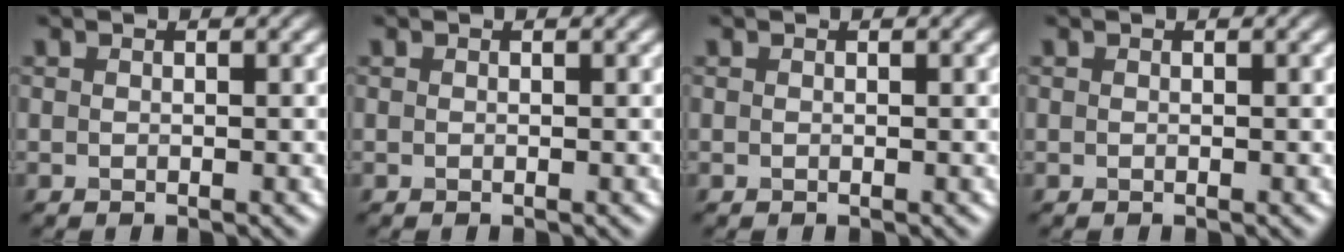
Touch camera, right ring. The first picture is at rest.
{"total": 0.0}
{"total": 0.0}
{"total": 0.0}